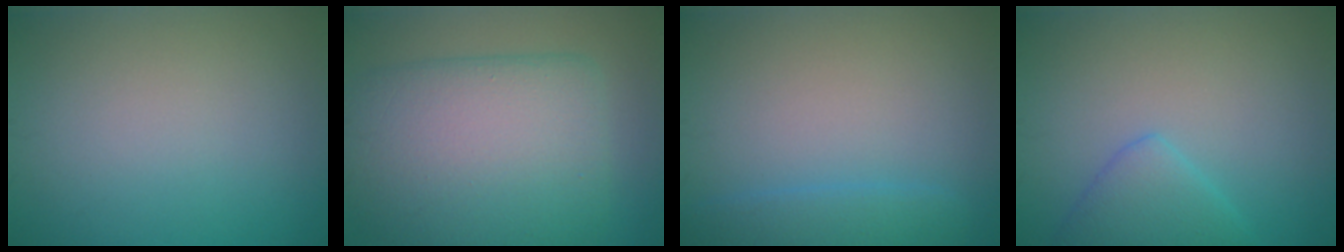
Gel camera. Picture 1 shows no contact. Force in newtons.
{"total": 10.8, "press": 10.8, "slide": 0.6}
{"total": 2.4, "press": 2.4, "slide": 0.2}
{"total": 3.2, "press": 3.2, "slide": 0.2}